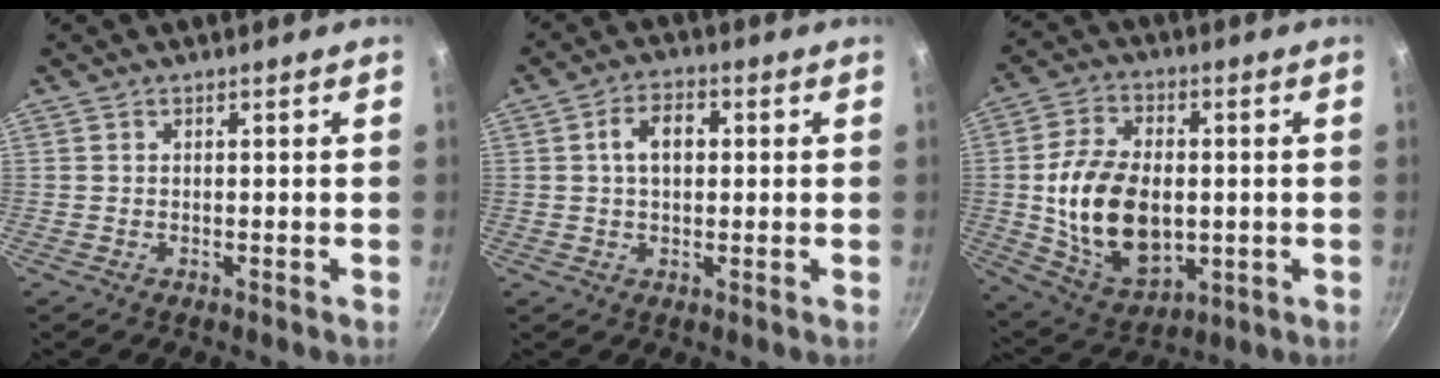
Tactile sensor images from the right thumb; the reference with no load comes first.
{"total": 6.3, "force": [1.0, 4.1, 4.7], "torque": [-0.062, 0.014, 0.009]}
{"total": 18.2, "force": [-0.6, 11.8, 13.9], "torque": [-0.228, 0.002, 0.004]}